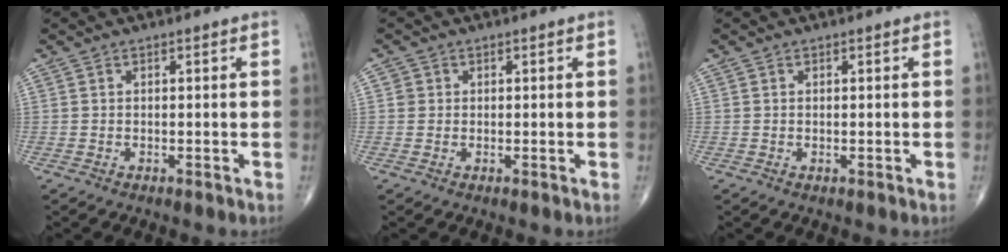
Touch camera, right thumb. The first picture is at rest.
{"total": 1.3, "force": [0.1, 1.3, 0.1], "torque": [0.009, 0.003, 0.000]}
{"total": 0.0}